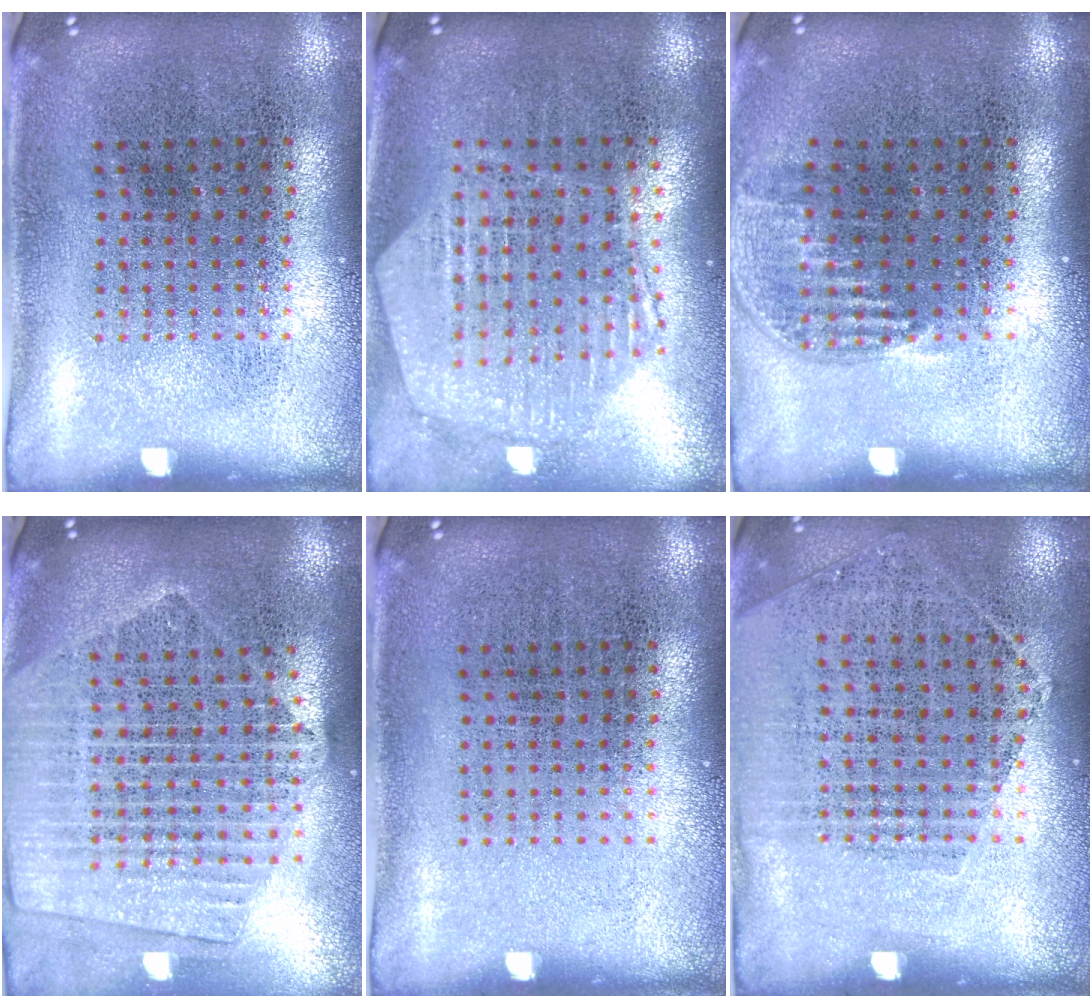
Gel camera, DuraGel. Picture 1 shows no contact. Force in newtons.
{"total": 1.2, "press": 1.2, "slide": 0.1}
{"total": 1.1, "press": 0.9, "slide": 0.6}
{"total": 2.3, "press": 2.1, "slide": 1.1}
{"total": 0.0}
{"total": 1.2, "press": 1.0, "slide": 0.6}